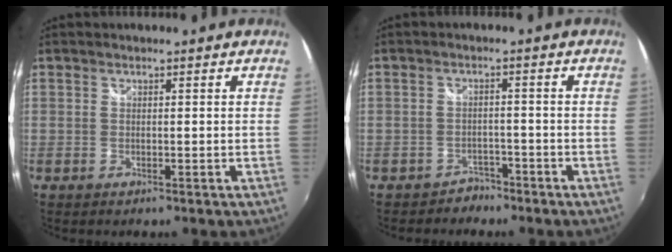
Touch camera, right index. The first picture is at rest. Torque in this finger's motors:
{"motor_torque": [0.08, -0.06, 0.08, 0.00]}